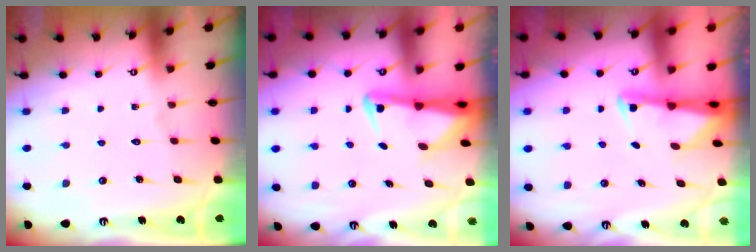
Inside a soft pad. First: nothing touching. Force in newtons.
{"total": 2.6, "press": 2.5, "slide": 0.7}
{"total": 2.2, "press": 2.2, "slide": 0.5}